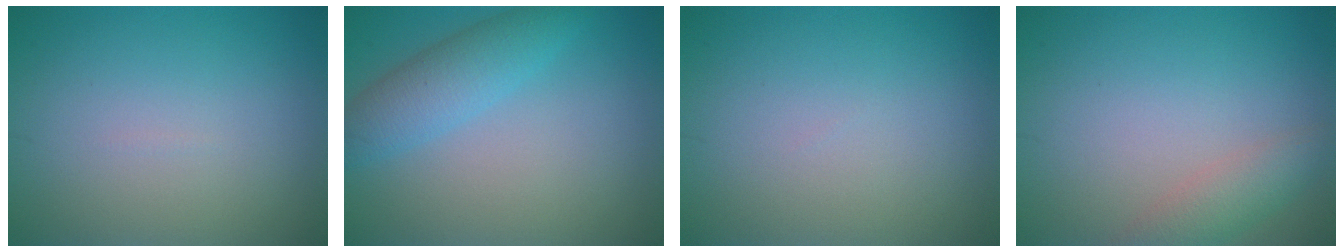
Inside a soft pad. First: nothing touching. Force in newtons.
{"total": 3.8, "press": 3.8, "slide": 0.1}
{"total": 0.0}
{"total": 2.5, "press": 2.5, "slide": 0.2}